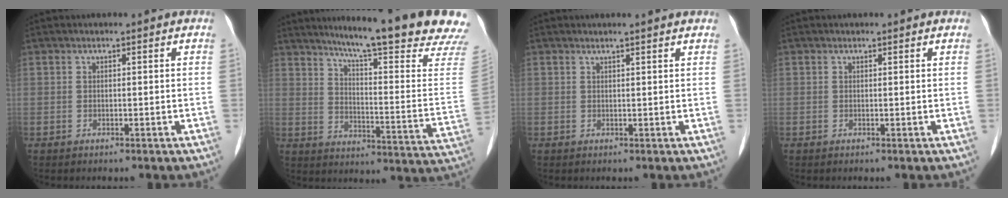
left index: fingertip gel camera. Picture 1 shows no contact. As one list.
[{"total": 22.2, "force": [18.6, -0.6, 12.2], "torque": [-0.174, -0.076, 0.237]}, {"total": 2.6, "force": [2.4, 0.0, 1.0], "torque": [-0.017, 0.015, 0.028]}, {"total": 0.5, "force": [0.5, 0.2, 0.1], "torque": [-0.008, 0.003, 0.006]}]